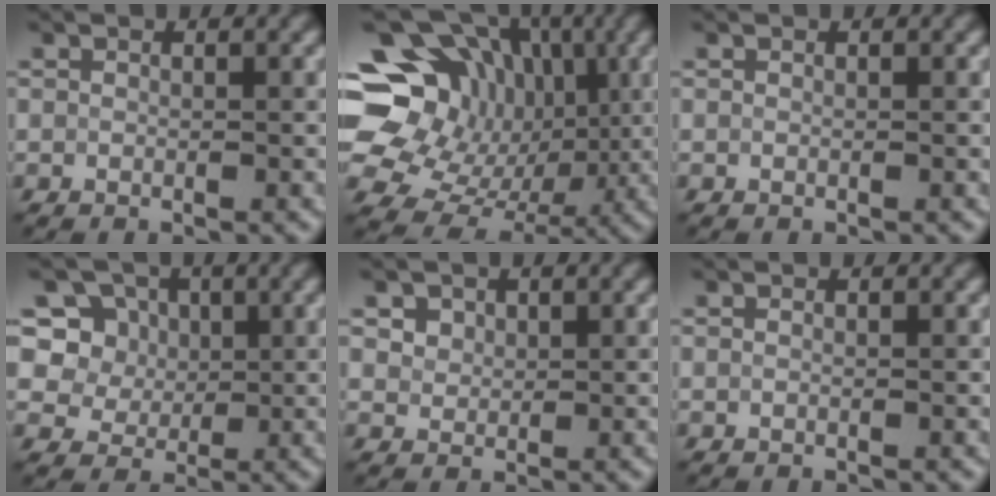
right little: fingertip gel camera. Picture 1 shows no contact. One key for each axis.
{"total": 18.6, "fx": 2.8, "fy": 16.0, "fz": 8.9, "tx": -0.189, "ty": 0.041, "tz": 0.044}
{"total": 0.0}
{"total": 7.4, "fx": 2.9, "fy": 6.1, "fz": 3.0, "tx": -0.046, "ty": 0.007, "tz": 0.039}
{"total": 3.1, "fx": 1.7, "fy": 2.2, "fz": 1.3, "tx": -0.038, "ty": 0.003, "tz": 0.038}
{"total": 0.0}